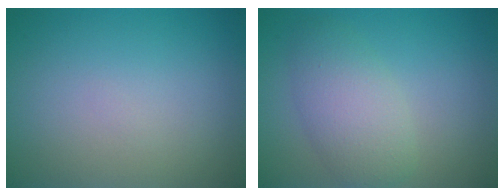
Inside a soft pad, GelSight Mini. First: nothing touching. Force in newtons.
{"total": 4.2, "press": 4.2, "slide": 0.1}